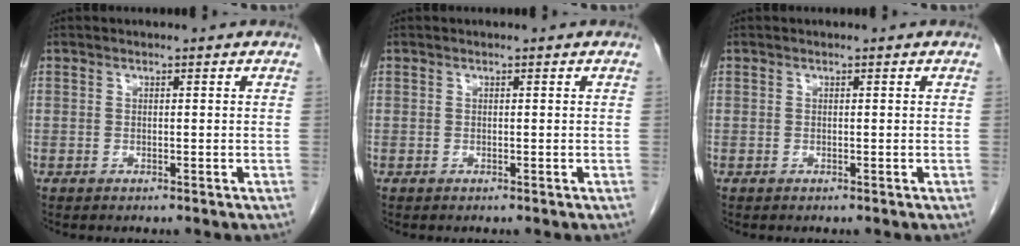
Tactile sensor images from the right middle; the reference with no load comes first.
{"total": 0.0}
{"total": 0.0}